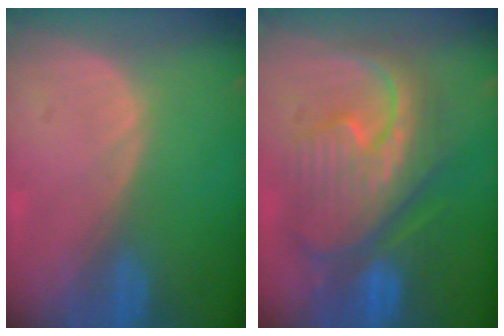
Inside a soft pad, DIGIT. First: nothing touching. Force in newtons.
{"total": 12.4, "press": 12.3, "slide": 1.4}